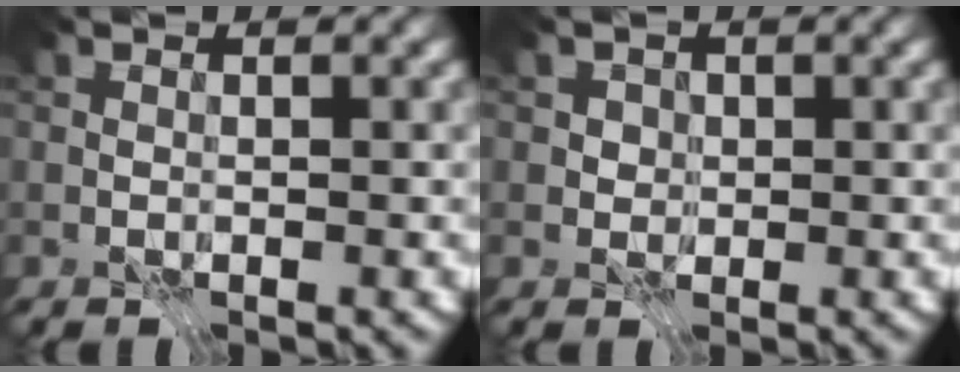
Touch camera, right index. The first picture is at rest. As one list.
[{"total": 1.4, "force": [0.4, 1.3, 0.4], "torque": [-0.001, -0.002, 0.011]}]